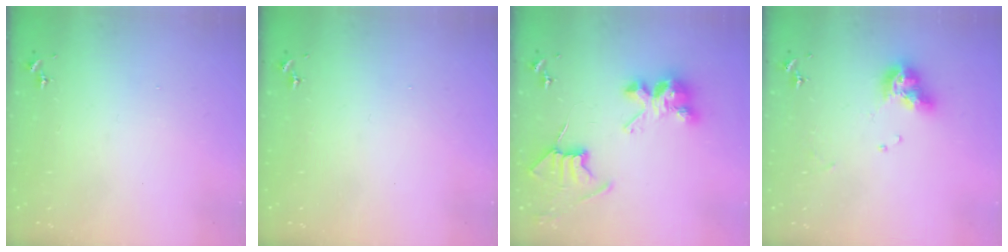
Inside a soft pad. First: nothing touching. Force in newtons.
{"total": 0.0}
{"total": 9.7, "press": 9.7, "slide": 0.6}
{"total": 9.7, "press": 9.7, "slide": 0.9}